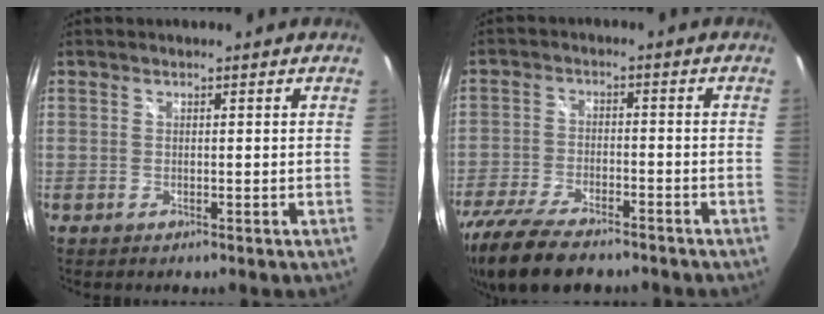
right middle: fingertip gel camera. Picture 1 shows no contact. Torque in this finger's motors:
{"motor_torque": [1.15, -0.99, 0.45, 0.18]}